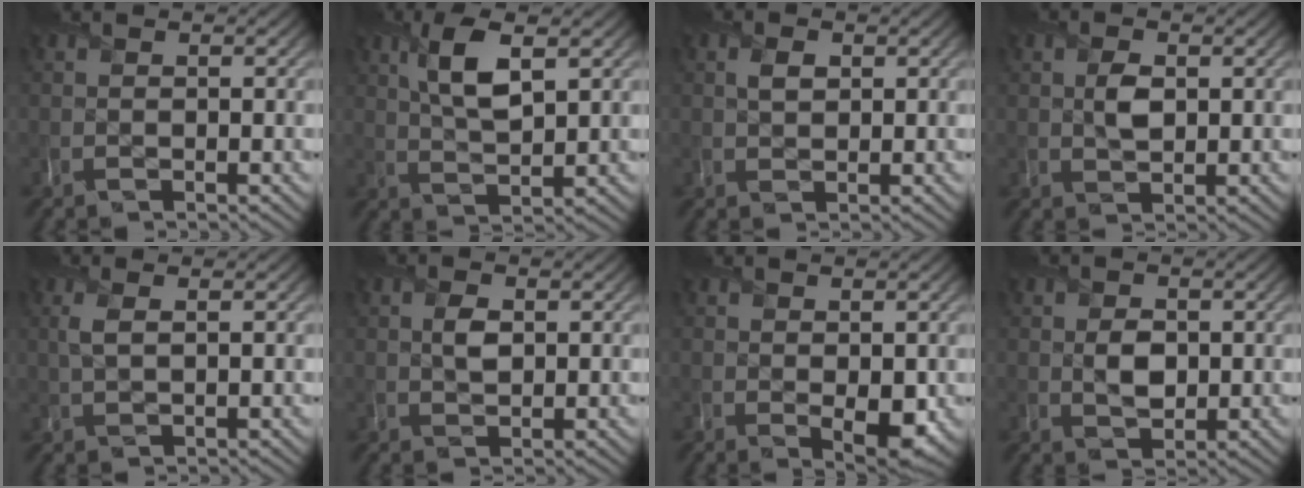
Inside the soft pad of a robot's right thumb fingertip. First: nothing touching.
{"total": 6.5, "force": [2.7, 2.3, 5.4], "torque": [-0.117, -0.002, 0.051]}
{"total": 1.8, "force": [0.6, 1.3, 1.0], "torque": [-0.023, -0.004, 0.013]}
{"total": 2.5, "force": [0.4, 1.7, 1.9], "torque": [-0.038, -0.007, 0.009]}
{"total": 2.5, "force": [1.0, 0.8, 2.1], "torque": [-0.054, 0.003, 0.020]}
{"total": 2.1, "force": [0.4, 1.5, 1.5], "torque": [-0.032, -0.006, 0.009]}
{"total": 3.1, "force": [0.0, 1.5, 2.7], "torque": [-0.043, -0.013, 0.009]}
{"total": 2.9, "force": [0.2, 2.2, 1.9], "torque": [-0.041, -0.007, 0.006]}